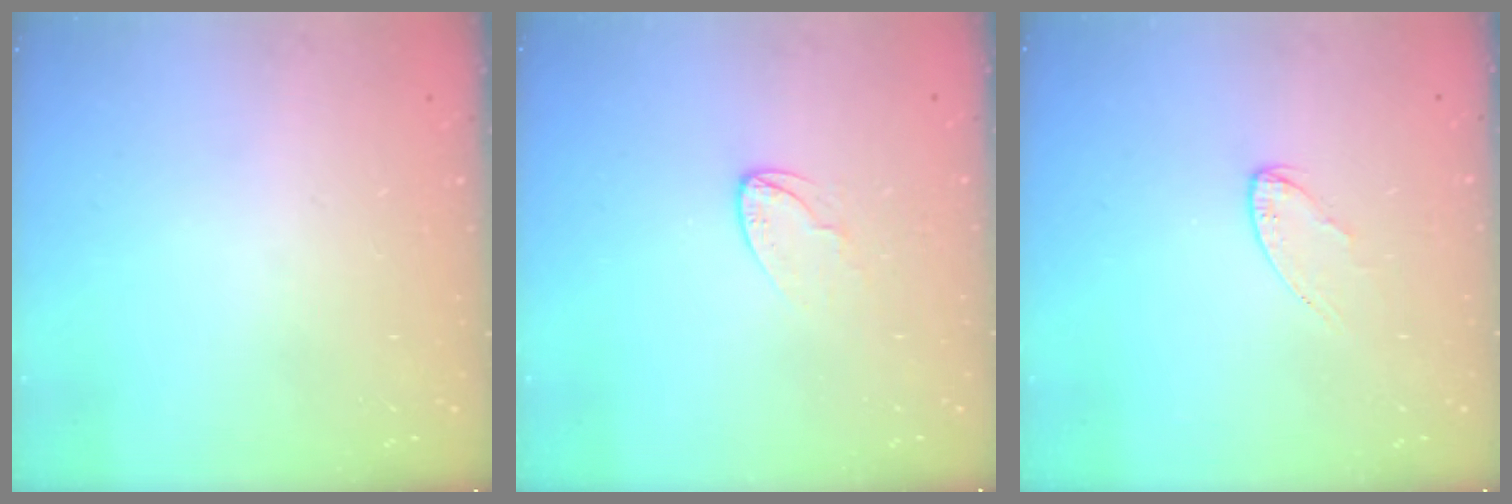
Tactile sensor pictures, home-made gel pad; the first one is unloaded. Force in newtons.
{"total": 4.6, "press": 4.5, "slide": 0.3}
{"total": 4.0, "press": 3.9, "slide": 0.4}